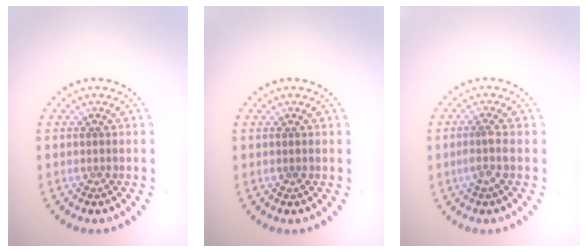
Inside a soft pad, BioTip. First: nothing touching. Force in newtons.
{"total": 0.0}
{"total": 1.5, "press": 1.0, "slide": 1.0}